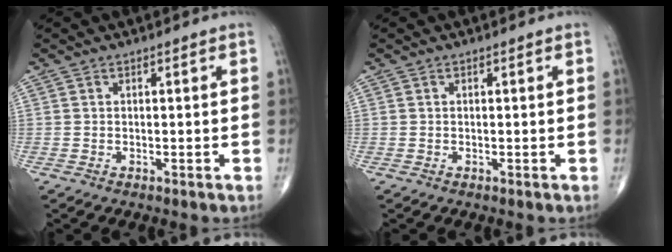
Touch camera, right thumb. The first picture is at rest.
{"total": 0.0}